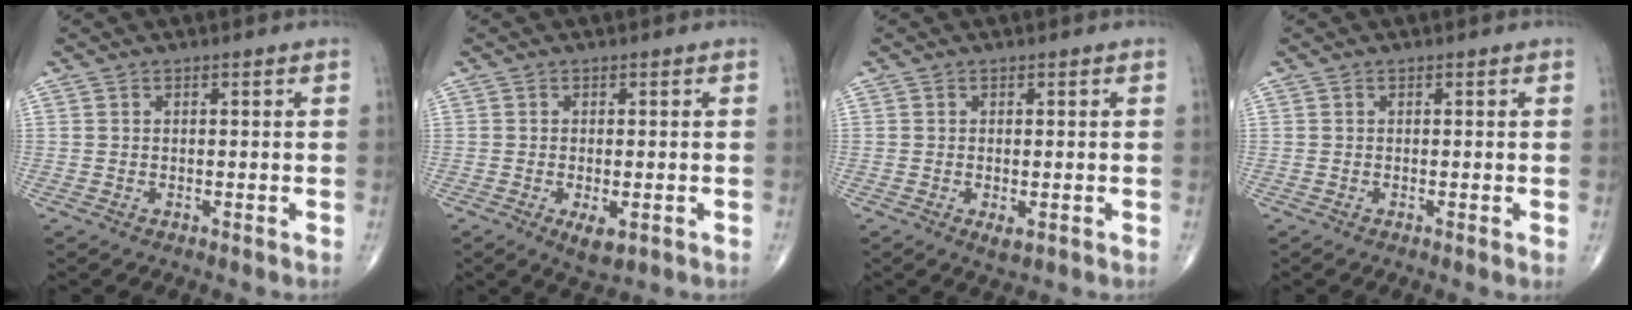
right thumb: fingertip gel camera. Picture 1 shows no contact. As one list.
[{"total": 3.9, "force": [-1.3, 1.6, 3.3], "torque": [-0.050, -0.009, -0.015]}, {"total": 2.0, "force": [-0.6, 0.8, 1.7], "torque": [-0.027, -0.005, -0.004]}, {"total": 0.7, "force": [0.0, 0.0, 0.7], "torque": [-0.016, -0.002, 0.000]}]